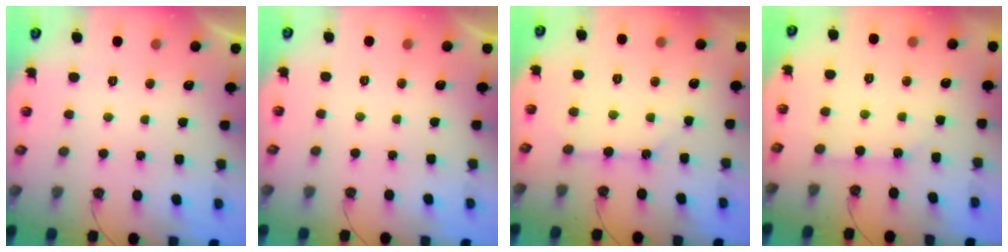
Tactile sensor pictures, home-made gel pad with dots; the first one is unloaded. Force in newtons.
{"total": 0.0}
{"total": 3.9, "press": 3.8, "slide": 0.4}
{"total": 2.4, "press": 2.4, "slide": 0.1}